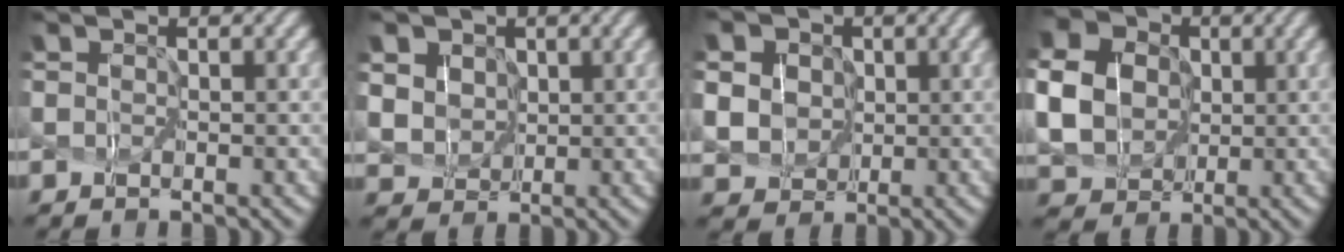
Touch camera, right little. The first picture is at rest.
{"total": 8.3, "force": [3.6, 6.5, 3.6], "torque": [-0.112, 0.019, 0.064]}
{"total": 10.3, "force": [3.2, 8.9, 4.1], "torque": [-0.143, 0.023, 0.065]}
{"total": 6.4, "force": [0.3, 5.3, 3.6], "torque": [-0.120, 0.001, 0.018]}